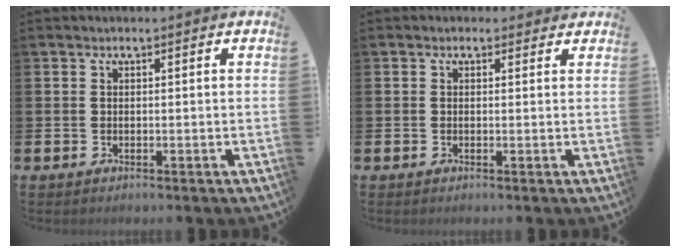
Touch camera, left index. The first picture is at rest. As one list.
[{"total": 0.8, "force": [0.4, 0.7, 0.1], "torque": [0.003, 0.007, 0.005]}]